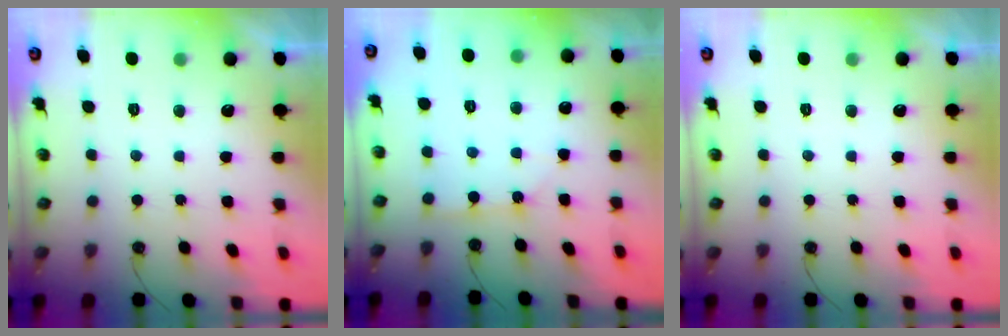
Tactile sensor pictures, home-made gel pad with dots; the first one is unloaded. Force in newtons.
{"total": 2.8, "press": 2.8, "slide": 0.3}
{"total": 0.0}